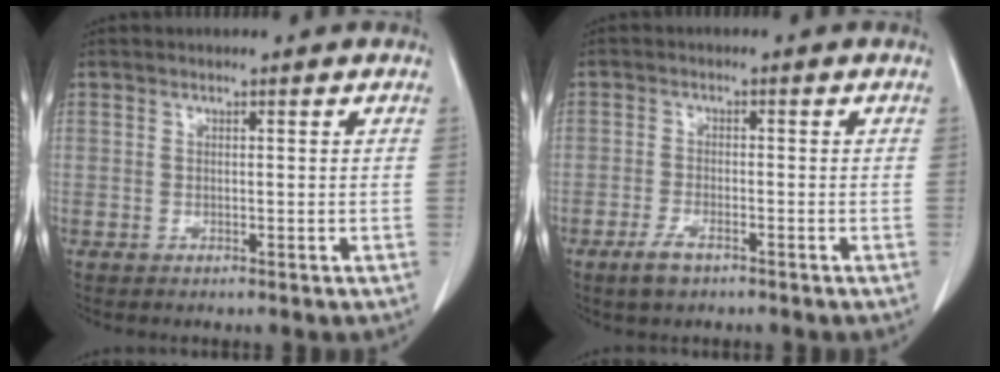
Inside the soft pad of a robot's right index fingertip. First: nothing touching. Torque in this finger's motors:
{"motor_torque": [0.30, -0.24, 0.12, 0.04]}